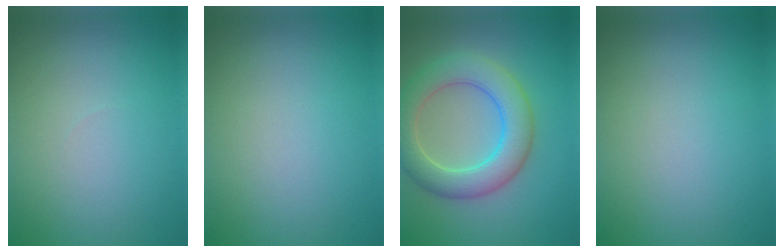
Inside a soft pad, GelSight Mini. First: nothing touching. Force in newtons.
{"total": 0.0}
{"total": 6.4, "press": 6.4, "slide": 0.3}
{"total": 0.0}